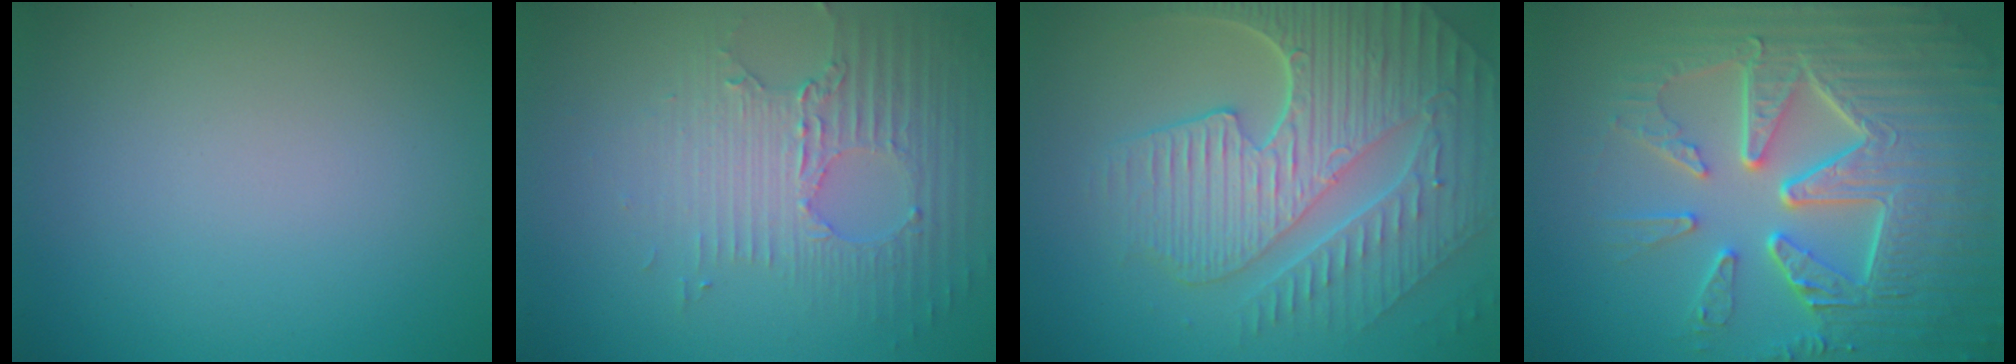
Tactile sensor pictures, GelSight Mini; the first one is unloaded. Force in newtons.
{"total": 3.7, "press": 3.3, "slide": 1.7}
{"total": 9.4, "press": 6.4, "slide": 6.9}
{"total": 10.1, "press": 6.8, "slide": 7.5}